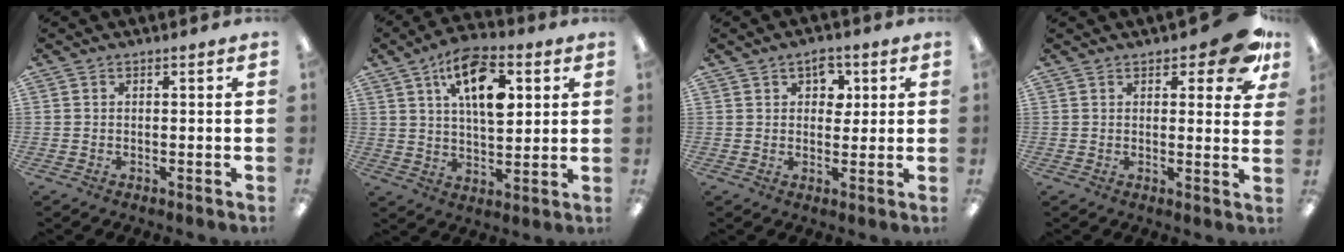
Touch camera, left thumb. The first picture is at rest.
{"total": 13.7, "force": [5.9, 6.9, 10.3], "torque": [-0.156, -0.009, 0.101]}
{"total": 5.2, "force": [2.3, 3.7, 2.7], "torque": [-0.021, -0.006, 0.034]}
{"total": 9.5, "force": [5.4, 3.7, 6.8], "torque": [-0.082, -0.023, 0.091]}